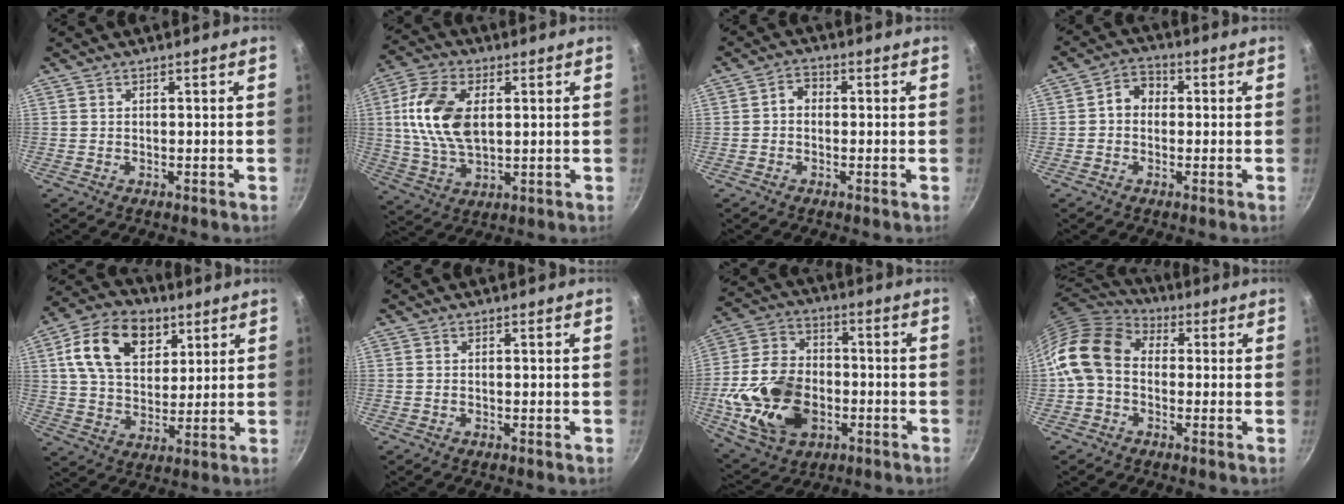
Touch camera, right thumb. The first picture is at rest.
{"total": 14.0, "force": [2.3, 8.1, 11.2], "torque": [-0.208, 0.000, 0.042]}
{"total": 2.9, "force": [-0.3, 2.3, 1.7], "torque": [-0.022, 0.012, -0.014]}
{"total": 4.9, "force": [0.1, 4.1, 2.7], "torque": [-0.022, 0.013, -0.013]}
{"total": 16.3, "force": [6.5, 11.0, 10.1], "torque": [-0.151, -0.008, 0.102]}
{"total": 0.0}
{"total": 19.2, "force": [-4.3, 13.4, 13.1], "torque": [-0.240, 0.026, -0.071]}
{"total": 13.8, "force": [-0.1, 10.5, 8.9], "torque": [-0.151, 0.034, -0.023]}